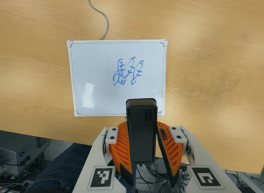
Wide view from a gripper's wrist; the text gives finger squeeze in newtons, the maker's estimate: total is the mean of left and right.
{"total": 6.3, "left": 6.0, "right": 6.6}